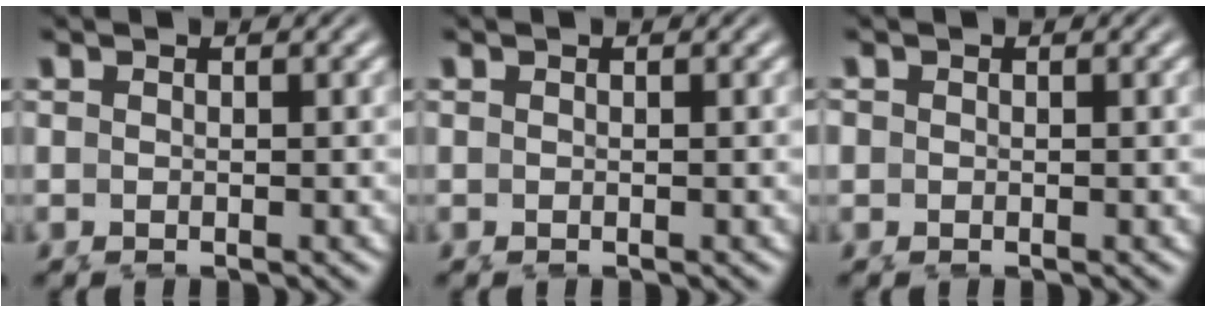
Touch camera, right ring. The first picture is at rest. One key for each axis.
{"total": 0.0}
{"total": 0.8, "fx": 0.2, "fy": 0.8, "fz": 0.1, "tx": -0.004, "ty": 0.002, "tz": -0.002}